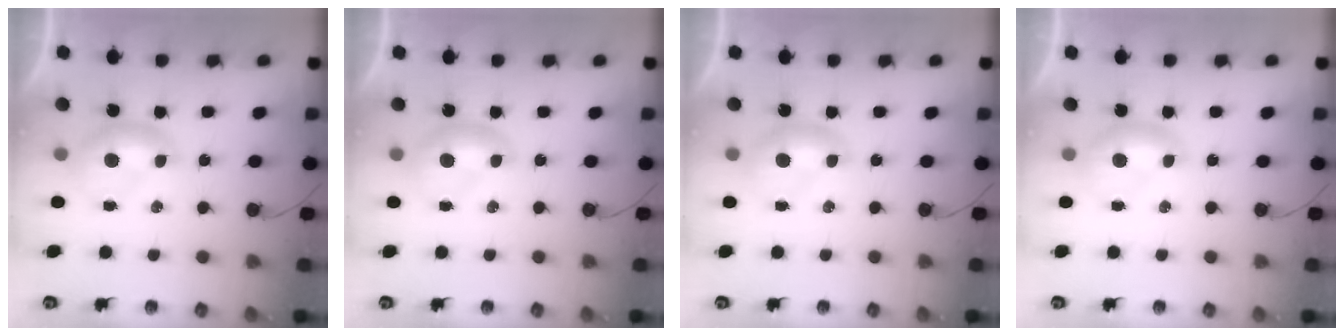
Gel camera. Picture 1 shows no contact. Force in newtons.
{"total": 0.0}
{"total": 0.0}
{"total": 0.0}